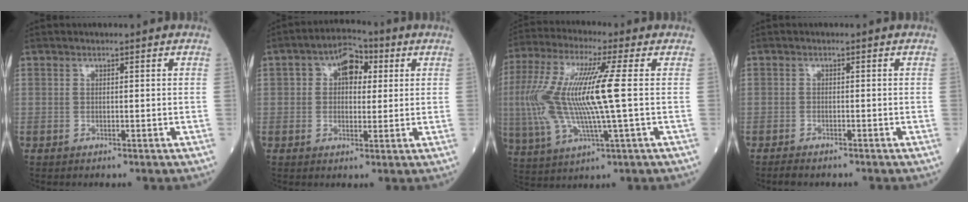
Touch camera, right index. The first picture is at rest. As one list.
[{"total": 6.4, "force": [1.8, 3.9, 4.8], "torque": [-0.075, 0.029, 0.025]}, {"total": 16.3, "force": [0.6, 1.7, 16.2], "torque": [-0.358, 0.009, 0.007]}, {"total": 2.6, "force": [-2.3, 0.7, 1.1], "torque": [-0.022, -0.006, -0.033]}]